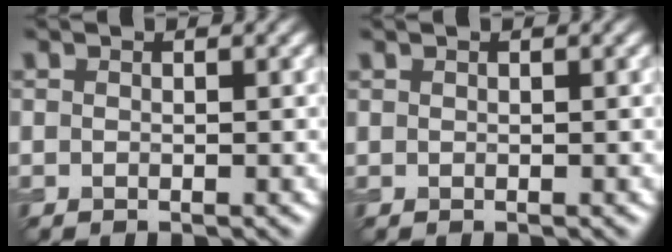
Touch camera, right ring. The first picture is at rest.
{"total": 0.0}